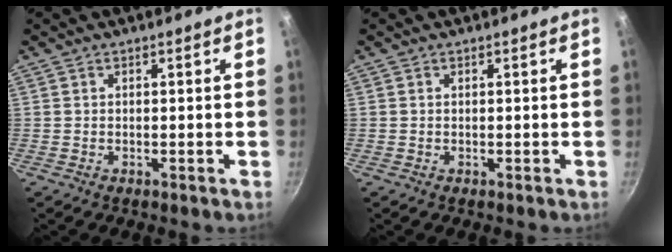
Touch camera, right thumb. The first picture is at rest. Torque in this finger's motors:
{"motor_torque": [-0.36, 0.52, -0.05, 0.60, 0.03]}